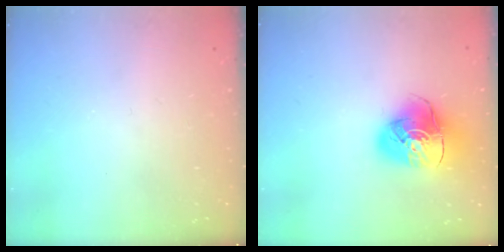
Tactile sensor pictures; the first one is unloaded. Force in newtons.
{"total": 12.2, "press": 12.1, "slide": 1.6}